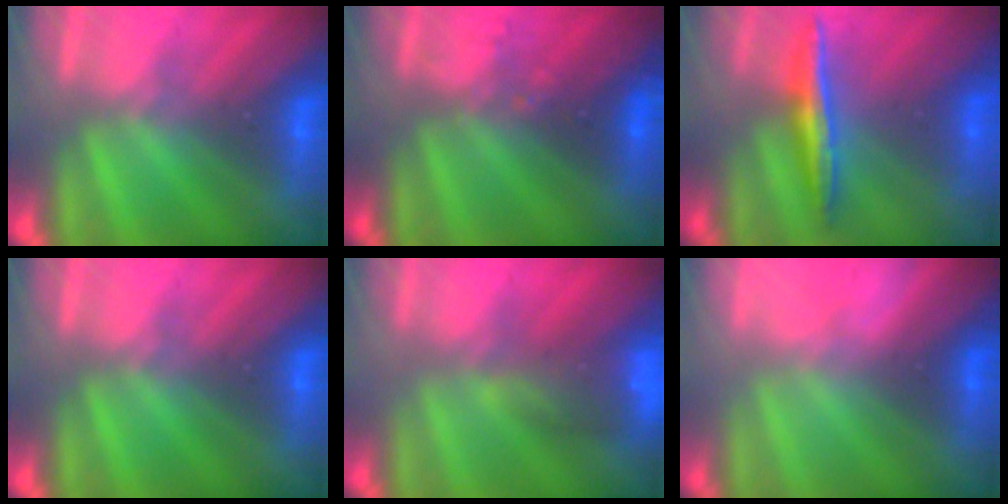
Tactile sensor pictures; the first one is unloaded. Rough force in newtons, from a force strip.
{"total": 2.9}
{"total": 1.6}
{"total": 0.0}
{"total": 9.1}
{"total": 2.7}